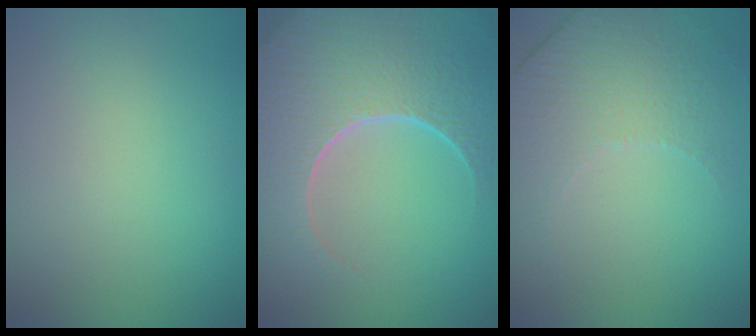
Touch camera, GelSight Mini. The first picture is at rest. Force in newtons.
{"total": 9.4, "press": 6.7, "slide": 6.6}
{"total": 4.7, "press": 3.1, "slide": 3.5}